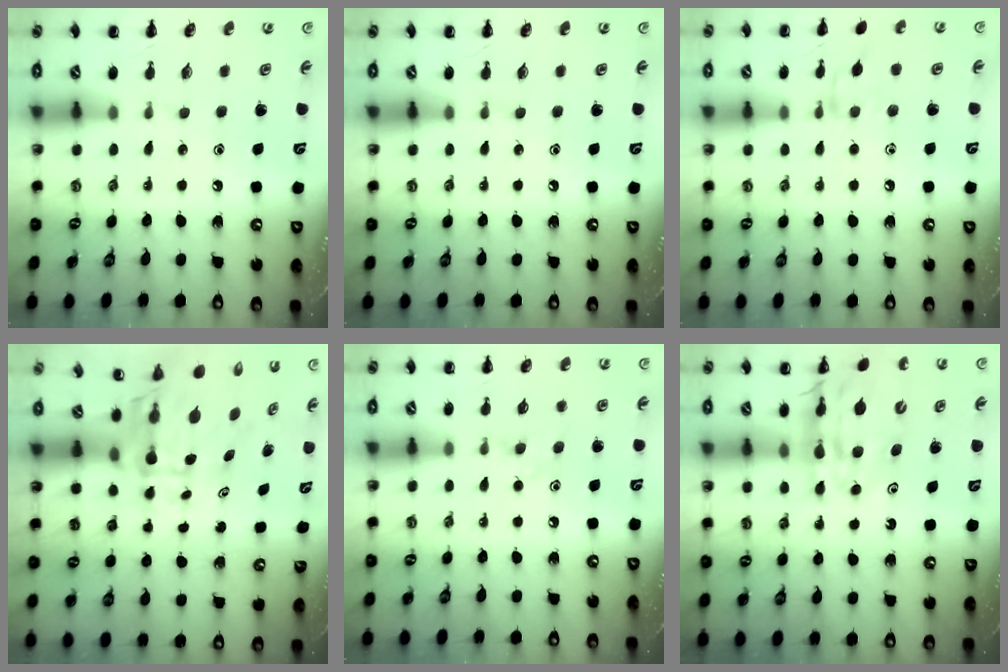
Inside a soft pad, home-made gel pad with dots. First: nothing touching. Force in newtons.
{"total": 0.0}
{"total": 7.5, "press": 7.4, "slide": 1.0}
{"total": 7.2, "press": 6.7, "slide": 2.7}
{"total": 5.6, "press": 5.3, "slide": 1.8}
{"total": 14.4, "press": 13.9, "slide": 3.6}